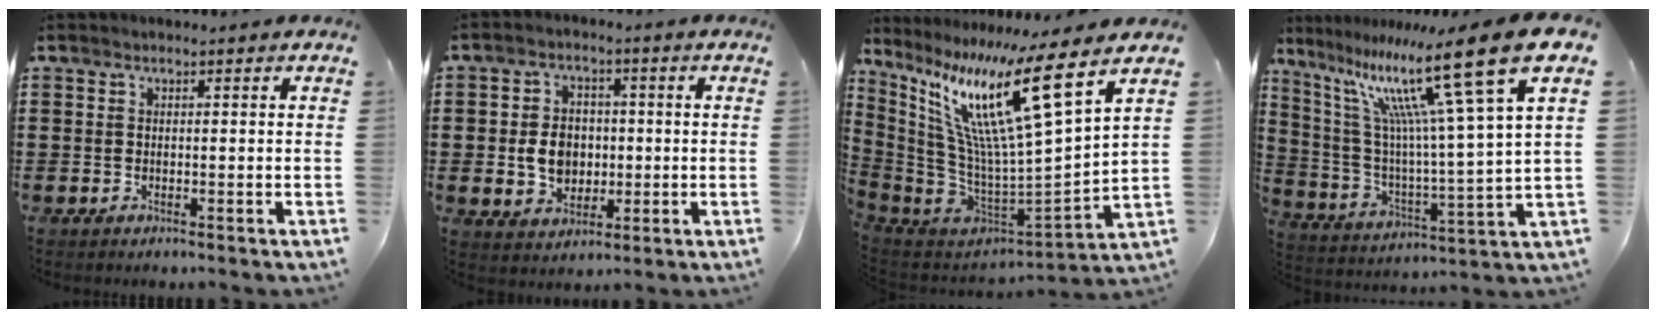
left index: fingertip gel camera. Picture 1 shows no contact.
{"total": 6.3, "force": [-0.4, 5.0, 3.8], "torque": [-0.082, 0.007, -0.011]}
{"total": 15.3, "force": [8.7, 0.4, 12.6], "torque": [-0.281, -0.068, 0.130]}
{"total": 19.1, "force": [11.1, 2.2, 15.4], "torque": [-0.295, -0.065, 0.171]}